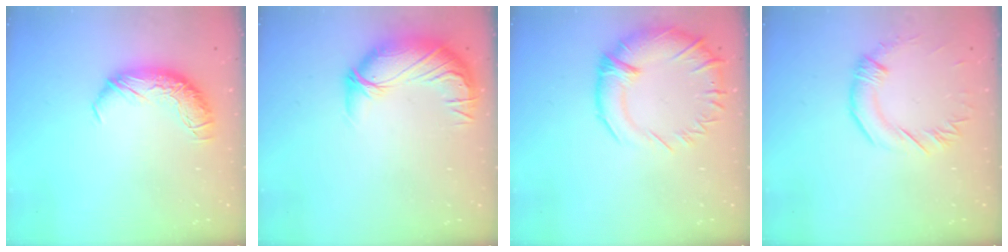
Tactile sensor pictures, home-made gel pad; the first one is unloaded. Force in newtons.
{"total": 2.8, "press": 0.0, "slide": 2.8}
{"total": 5.6, "press": 3.8, "slide": 4.1}
{"total": 0.8, "press": 0.7, "slide": 0.4}